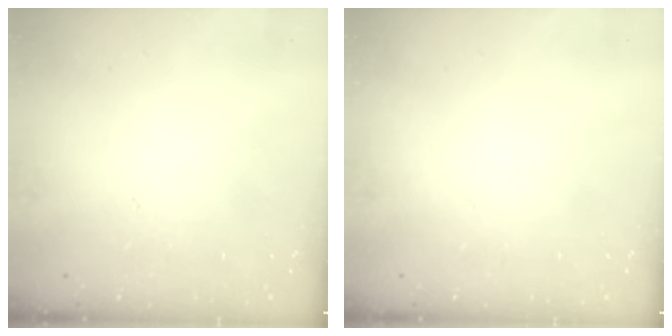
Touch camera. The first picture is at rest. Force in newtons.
{"total": 0.0}